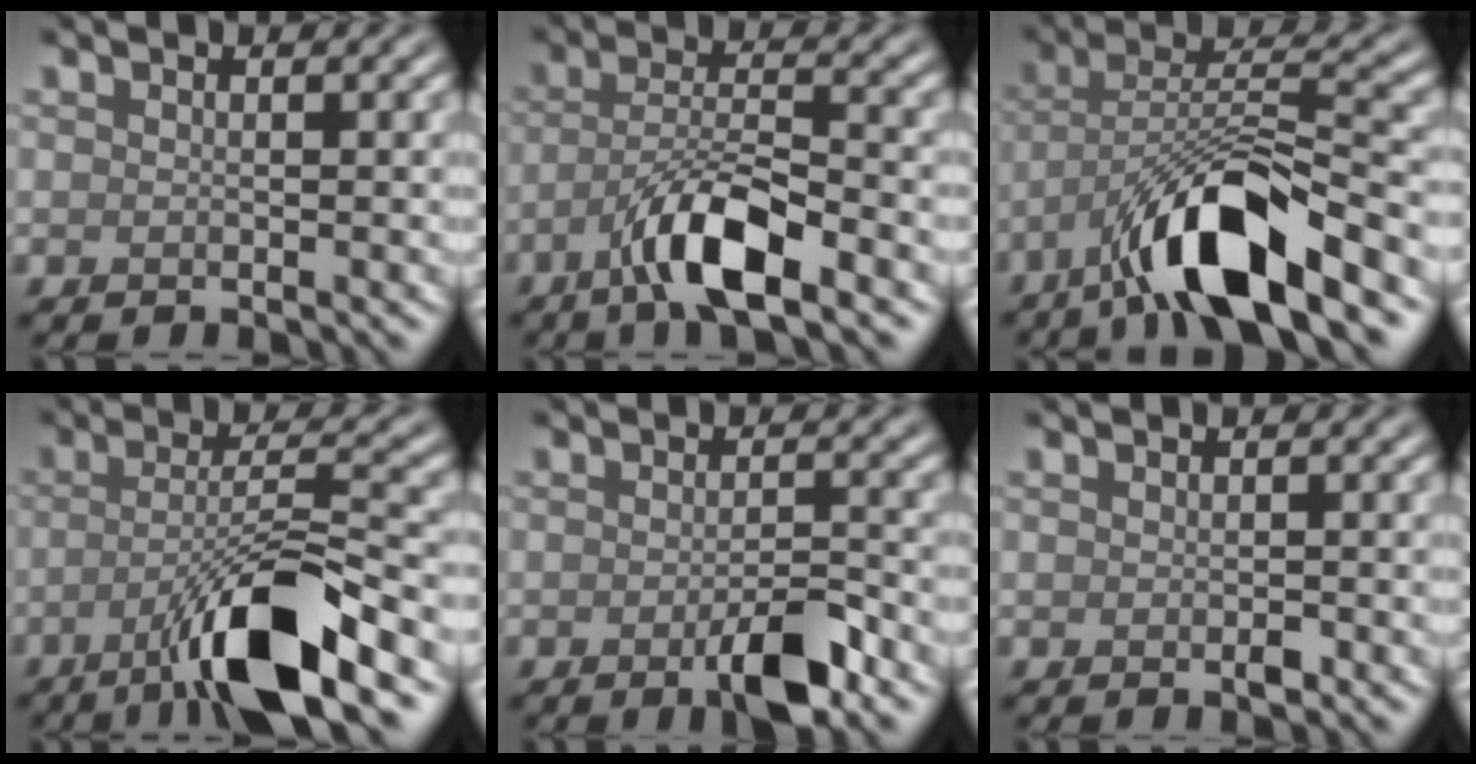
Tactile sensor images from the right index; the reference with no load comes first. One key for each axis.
{"total": 6.4, "fx": -3.5, "fy": 1.5, "fz": 5.1, "tx": -0.096, "ty": 0.006, "tz": -0.068}
{"total": 9.8, "fx": -6.3, "fy": 2.0, "fz": 7.3, "tx": -0.130, "ty": 0.012, "tz": -0.115}
{"total": 8.9, "fx": -4.9, "fy": 1.3, "fz": 7.3, "tx": -0.123, "ty": 0.008, "tz": -0.089}
{"total": 3.7, "fx": -1.9, "fy": 1.0, "fz": 3.1, "tx": -0.054, "ty": -0.001, "tz": -0.033}
{"total": 0.7, "fx": -0.2, "fy": 0.4, "fz": 0.6, "tx": -0.009, "ty": -0.001, "tz": -0.002}